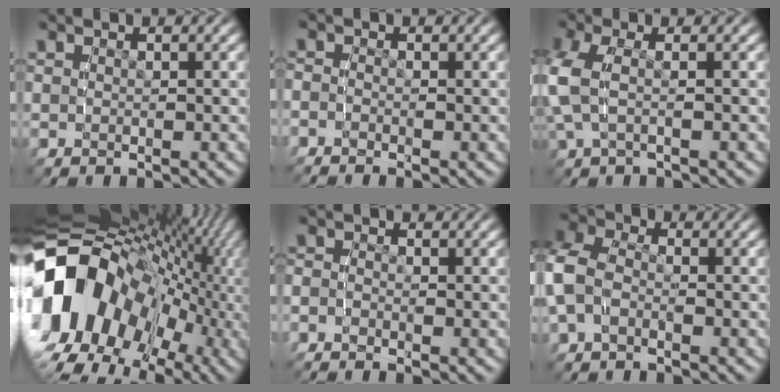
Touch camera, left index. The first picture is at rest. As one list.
[{"total": 1.5, "force": [-1.2, 0.8, 0.3], "torque": [-0.016, -0.007, -0.031]}, {"total": 4.0, "force": [-0.2, 2.5, 3.1], "torque": [-0.094, -0.004, -0.006]}, {"total": 27.2, "force": [-0.5, 19.5, 19.0], "torque": [-0.334, -0.008, -0.025]}, {"total": 1.8, "force": [-1.4, 1.0, 0.3], "torque": [-0.017, -0.009, -0.033]}, {"total": 5.5, "force": [-0.7, 4.8, 2.7], "torque": [-0.081, -0.003, -0.027]}]